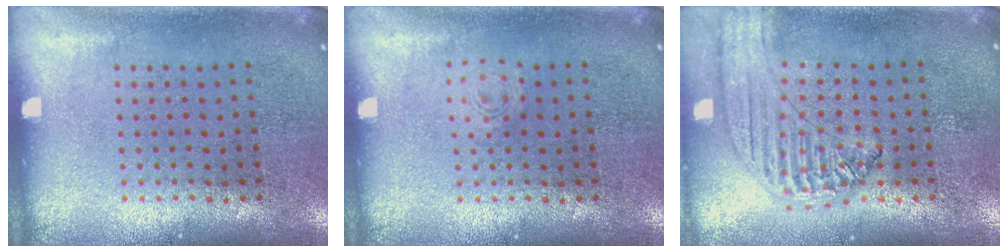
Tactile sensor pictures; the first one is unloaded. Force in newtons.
{"total": 0.6, "press": 0.6, "slide": 0.1}
{"total": 1.2, "press": 1.2, "slide": 0.2}